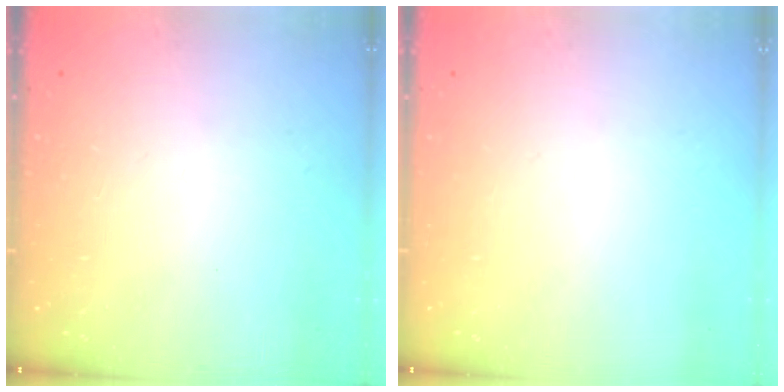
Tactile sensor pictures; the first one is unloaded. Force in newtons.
{"total": 0.0}